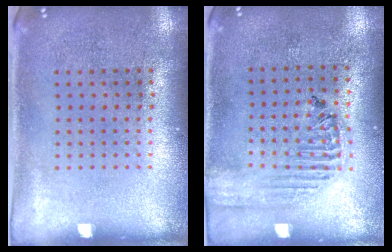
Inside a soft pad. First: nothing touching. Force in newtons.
{"total": 1.7, "press": 1.6, "slide": 0.6}